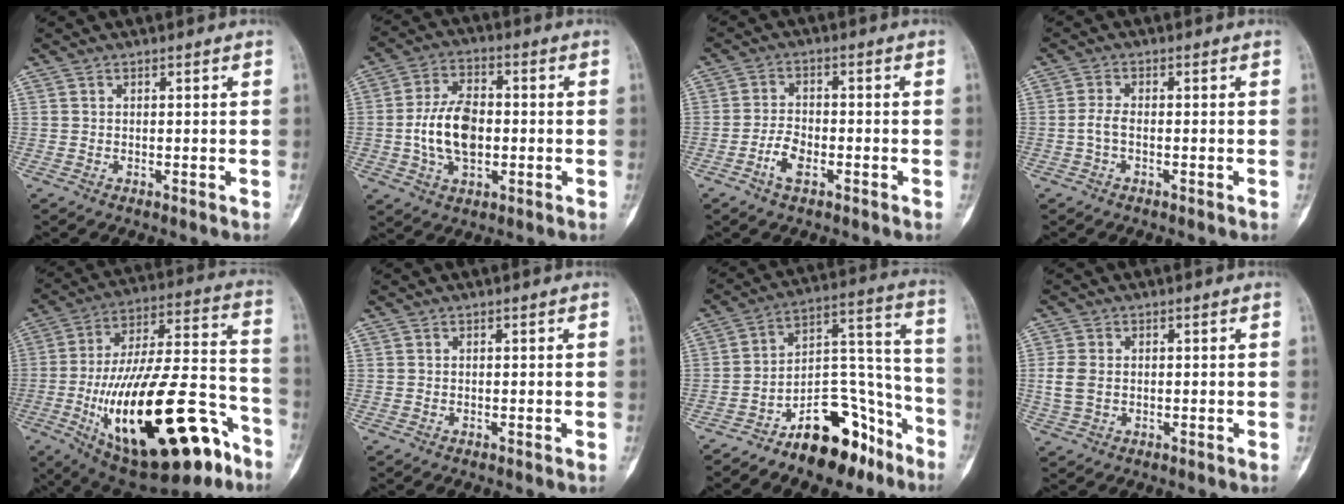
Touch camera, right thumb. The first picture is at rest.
{"total": 11.4, "force": [-1.0, 6.9, 9.0], "torque": [-0.155, 0.015, -0.019]}
{"total": 4.6, "force": [-2.3, 2.4, 3.2], "torque": [-0.062, 0.015, -0.046]}
{"total": 2.3, "force": [-0.6, 1.0, 2.0], "torque": [-0.047, 0.003, -0.014]}
{"total": 32.8, "force": [-14.1, 12.6, 26.8], "torque": [-0.433, 0.059, -0.207]}
{"total": 0.0}
{"total": 17.8, "force": [-11.8, 8.5, 10.3], "torque": [-0.109, 0.124, -0.190]}
{"total": 4.1, "force": [0.0, 2.9, 2.9], "torque": [-0.067, 0.003, 0.002]}